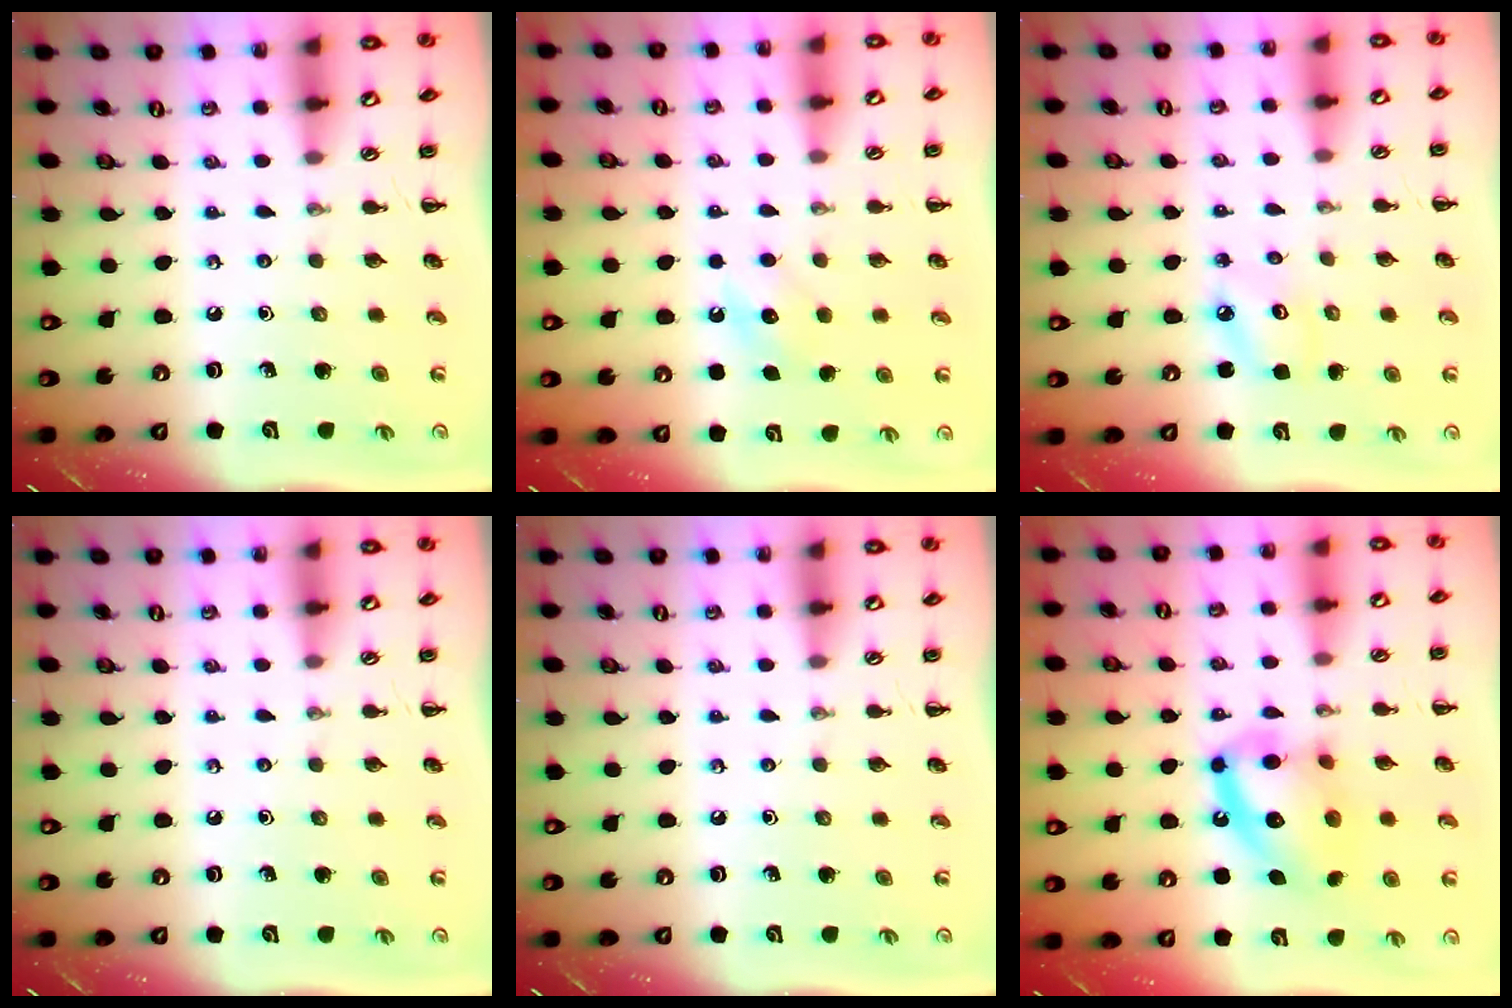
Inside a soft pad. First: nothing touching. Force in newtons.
{"total": 5.2, "press": 5.0, "slide": 1.4}
{"total": 3.8, "press": 3.7, "slide": 0.5}
{"total": 0.0}
{"total": 0.0}
{"total": 14.2, "press": 14.1, "slide": 2.1}